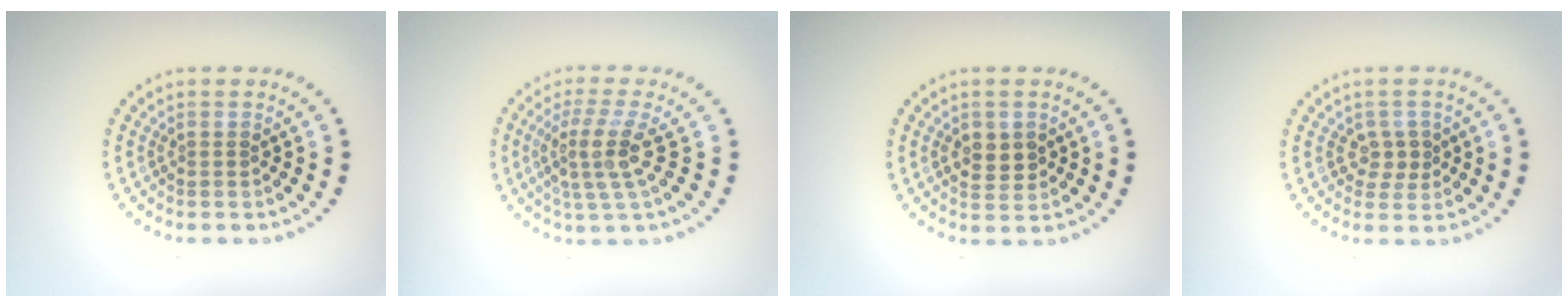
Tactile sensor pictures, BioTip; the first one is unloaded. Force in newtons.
{"total": 3.7, "press": 2.6, "slide": 2.6}
{"total": 2.5, "press": 2.4, "slide": 0.4}
{"total": 1.7, "press": 1.5, "slide": 0.8}